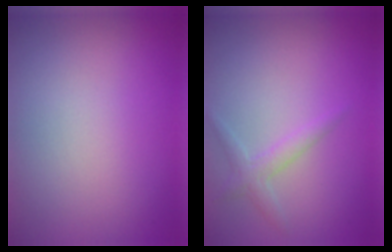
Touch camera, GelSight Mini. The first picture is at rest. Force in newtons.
{"total": 1.6, "press": 1.6, "slide": 0.0}